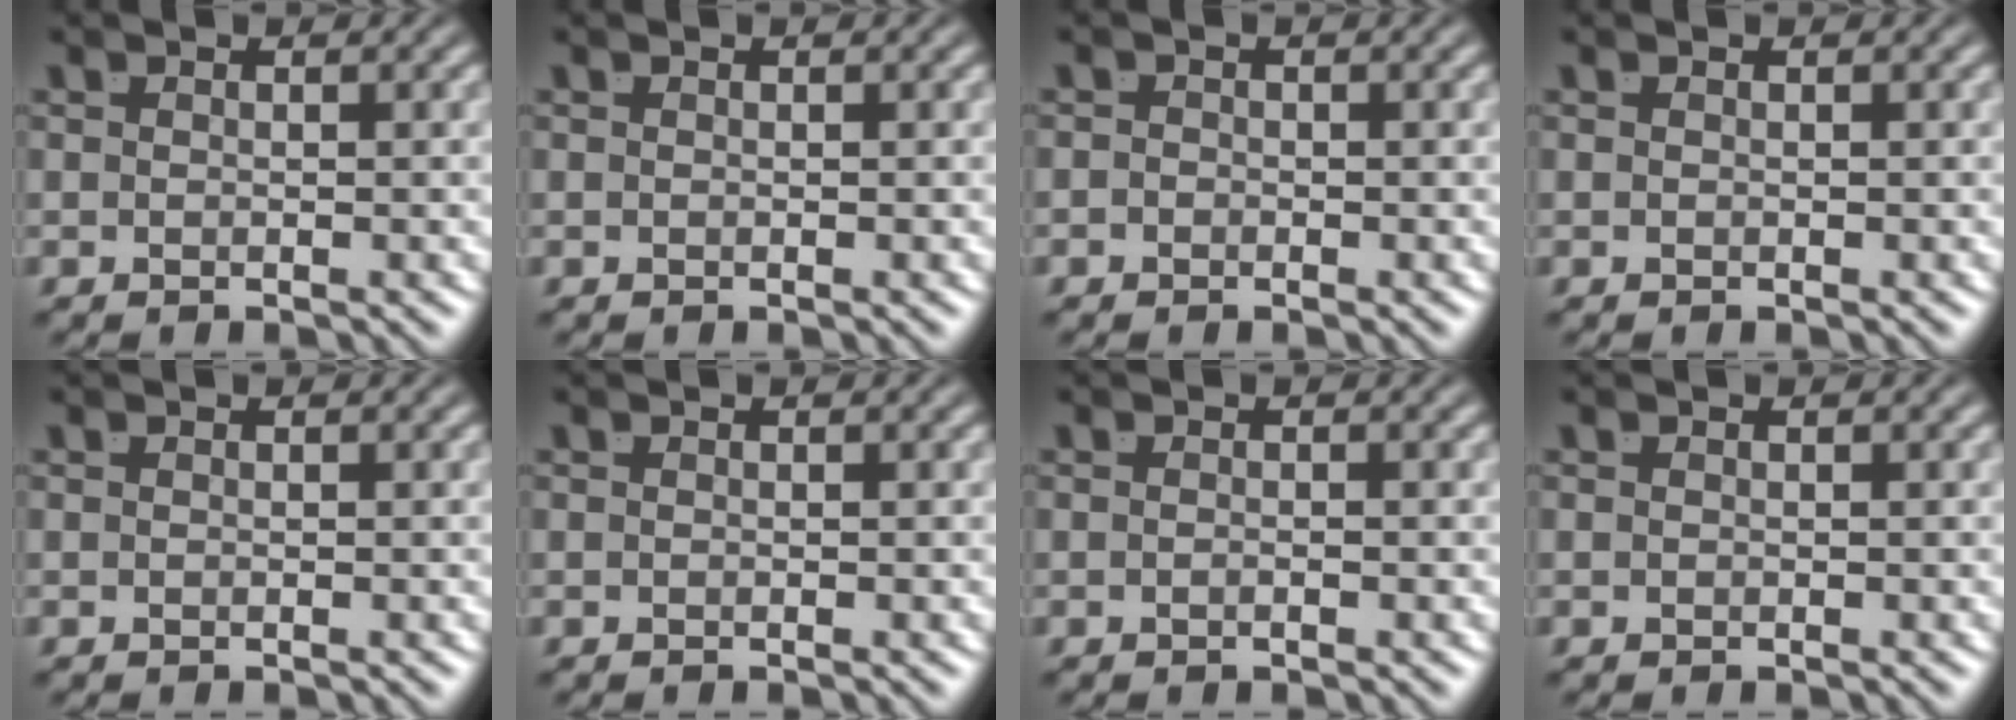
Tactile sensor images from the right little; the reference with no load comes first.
{"total": 0.0}
{"total": 0.7, "force": [-0.7, 0.0, -0.2], "torque": [0.005, -0.011, -0.008]}
{"total": 0.0}
{"total": 0.0}
{"total": 0.0}
{"total": 0.6, "force": [-0.4, -0.2, 0.3], "torque": [-0.007, 0.000, -0.008]}
{"total": 0.0}